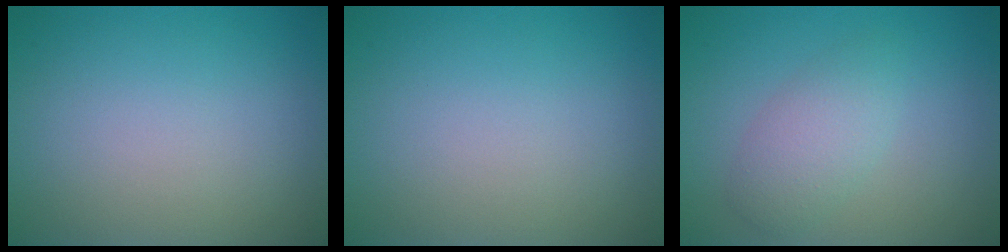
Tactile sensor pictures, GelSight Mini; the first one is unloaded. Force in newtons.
{"total": 0.0}
{"total": 2.9, "press": 2.9, "slide": 0.2}